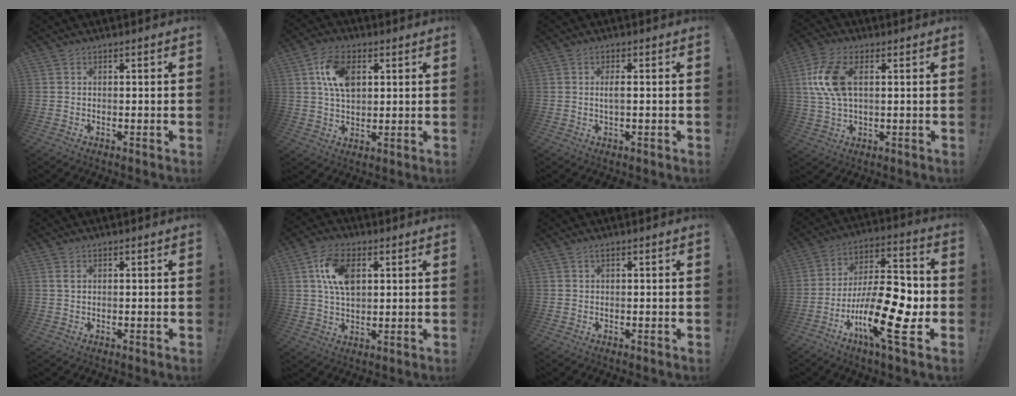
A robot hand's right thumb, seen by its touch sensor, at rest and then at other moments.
{"total": 11.9, "force": [3.7, 7.5, 8.4], "torque": [-0.147, 0.007, 0.070]}
{"total": 2.6, "force": [-0.1, 0.4, 2.5], "torque": [-0.043, 0.000, -0.006]}
{"total": 12.4, "force": [2.9, 6.5, 10.2], "torque": [-0.209, -0.003, 0.053]}
{"total": 0.9, "force": [0.4, 0.3, 0.7], "torque": [-0.013, 0.003, 0.006]}
{"total": 12.0, "force": [3.5, 7.1, 9.0], "torque": [-0.162, 0.005, 0.063]}
{"total": 0.6, "force": [0.1, 0.0, 0.6], "torque": [-0.014, 0.002, 0.002]}
{"total": 21.4, "force": [-8.0, 6.9, 18.7], "torque": [-0.308, 0.041, -0.123]}